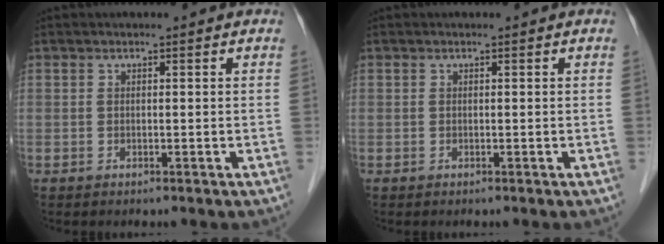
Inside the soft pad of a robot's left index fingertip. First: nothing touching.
{"total": 0.0}